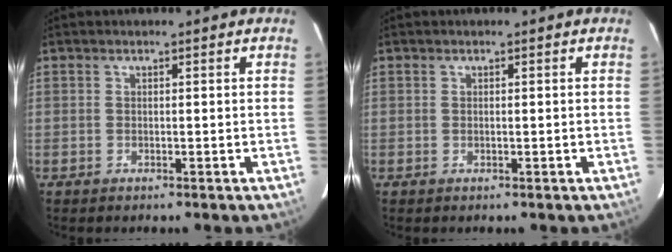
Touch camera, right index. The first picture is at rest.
{"total": 0.0}